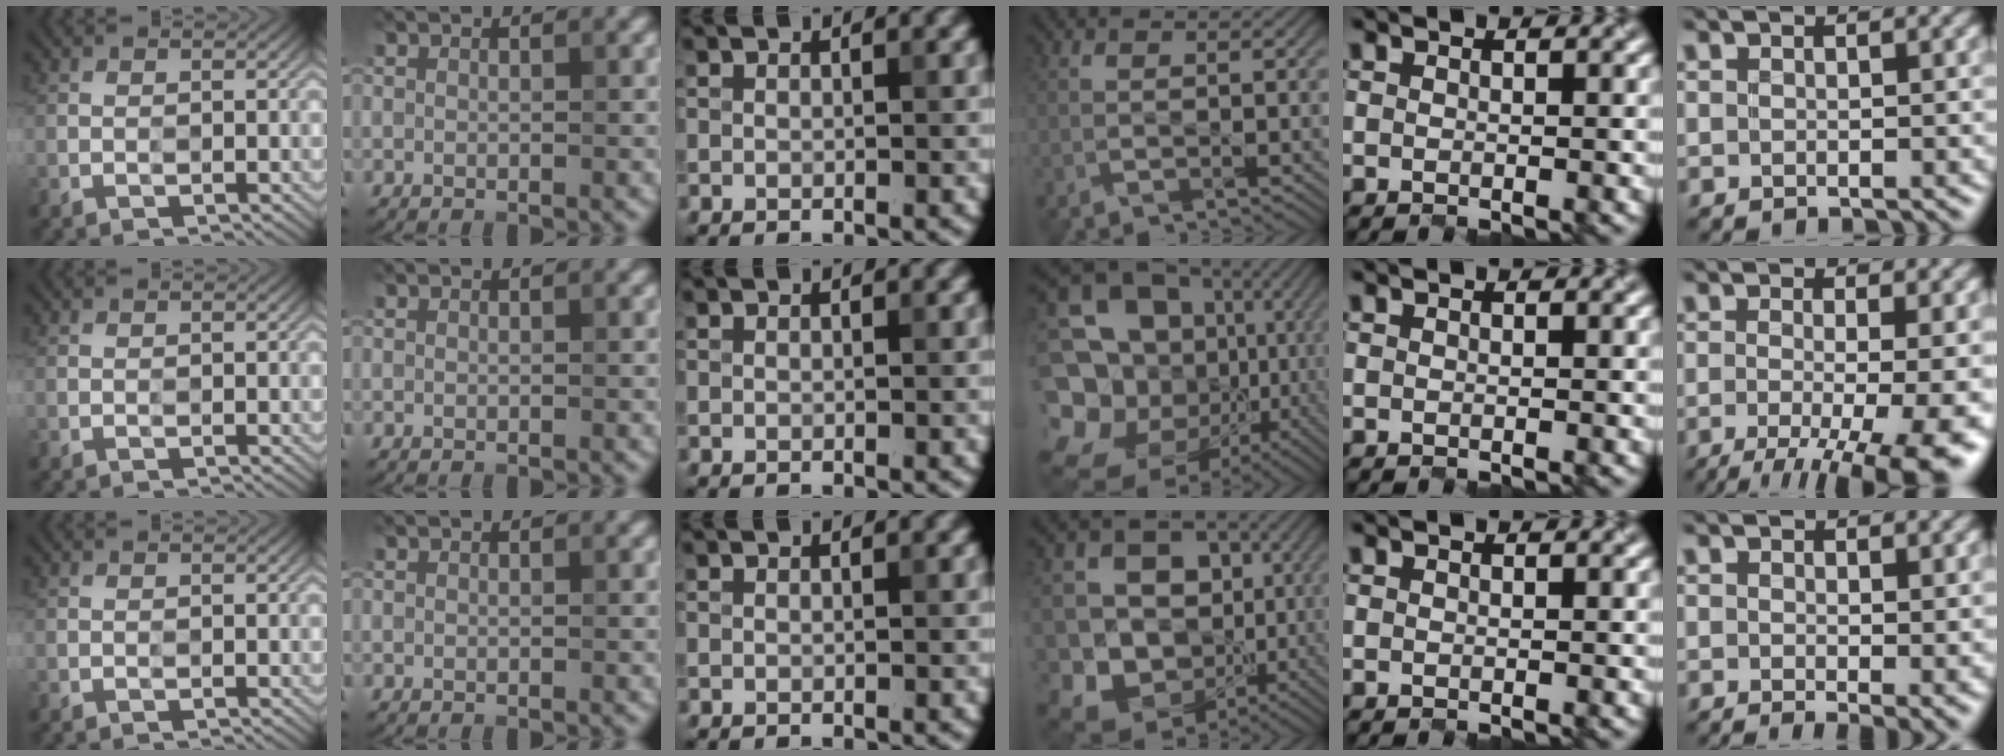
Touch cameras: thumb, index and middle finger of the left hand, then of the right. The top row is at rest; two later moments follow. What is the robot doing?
{"motion": "open", "object": "egg carton"}